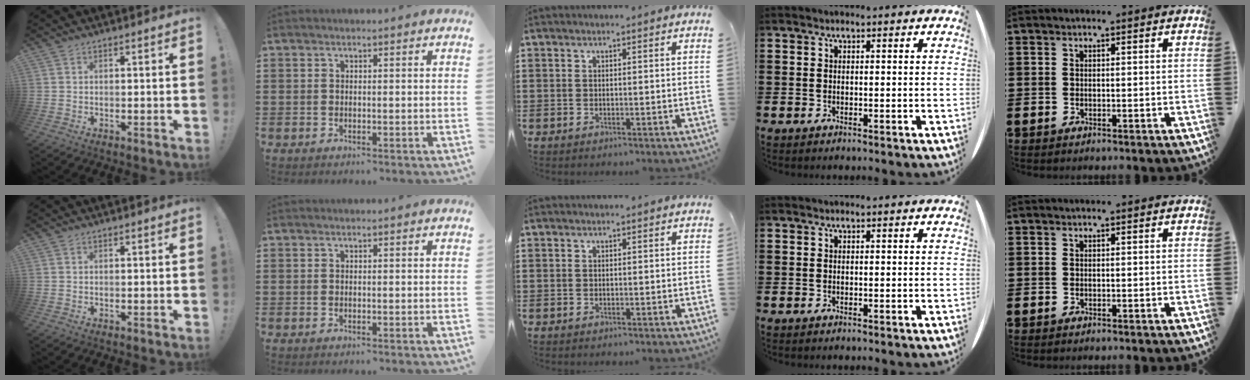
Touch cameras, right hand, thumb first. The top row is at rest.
{}